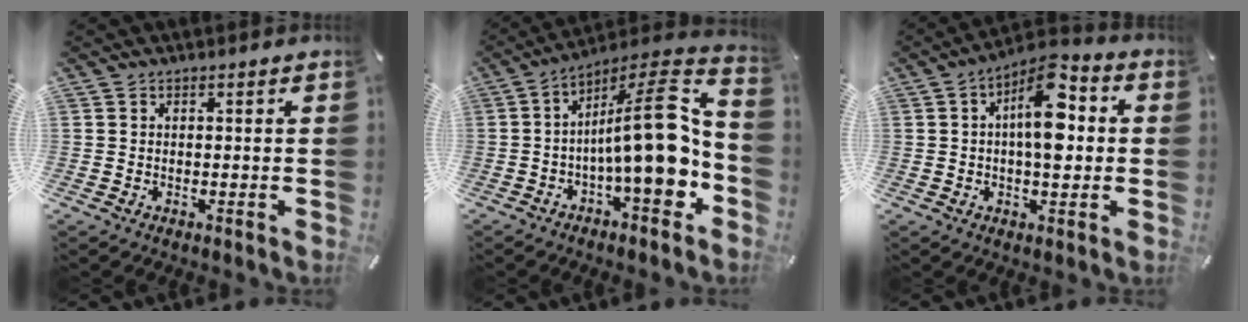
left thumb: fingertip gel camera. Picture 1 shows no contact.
{"total": 20.4, "force": [-2.7, 5.8, 19.4], "torque": [-0.308, -0.010, -0.052]}
{"total": 11.9, "force": [1.8, 5.4, 10.5], "torque": [-0.156, -0.010, 0.028]}